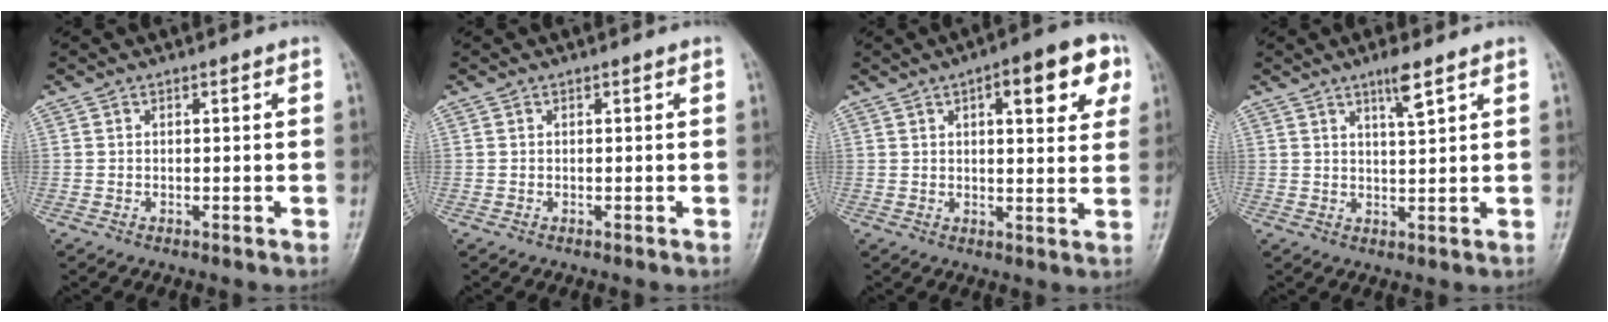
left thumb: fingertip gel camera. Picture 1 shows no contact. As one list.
[{"total": 0.0}, {"total": 11.4, "force": [4.6, 4.2, 9.6], "torque": [-0.089, 0.001, 0.051]}, {"total": 3.8, "force": [2.4, 0.3, 3.0], "torque": [-0.053, -0.014, 0.046]}]